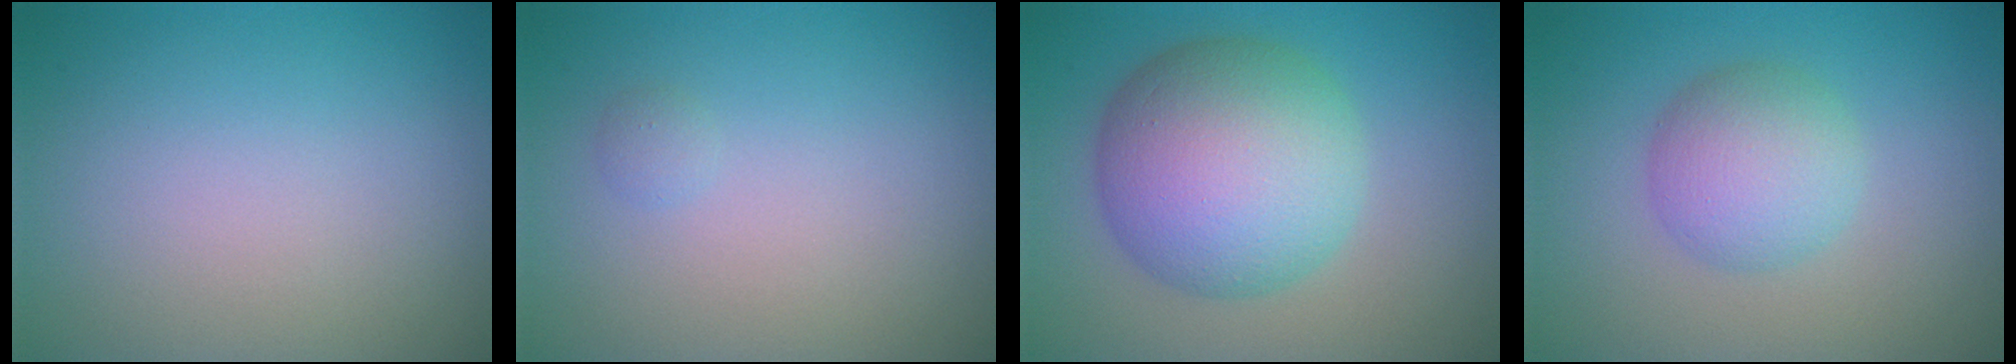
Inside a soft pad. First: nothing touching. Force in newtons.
{"total": 0.6, "press": 0.6, "slide": 0.0}
{"total": 10.4, "press": 10.4, "slide": 0.3}
{"total": 4.2, "press": 4.2, "slide": 0.1}